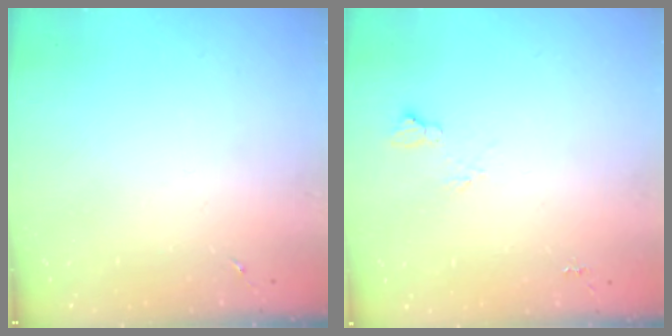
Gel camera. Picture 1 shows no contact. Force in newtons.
{"total": 5.5, "press": 5.4, "slide": 0.7}